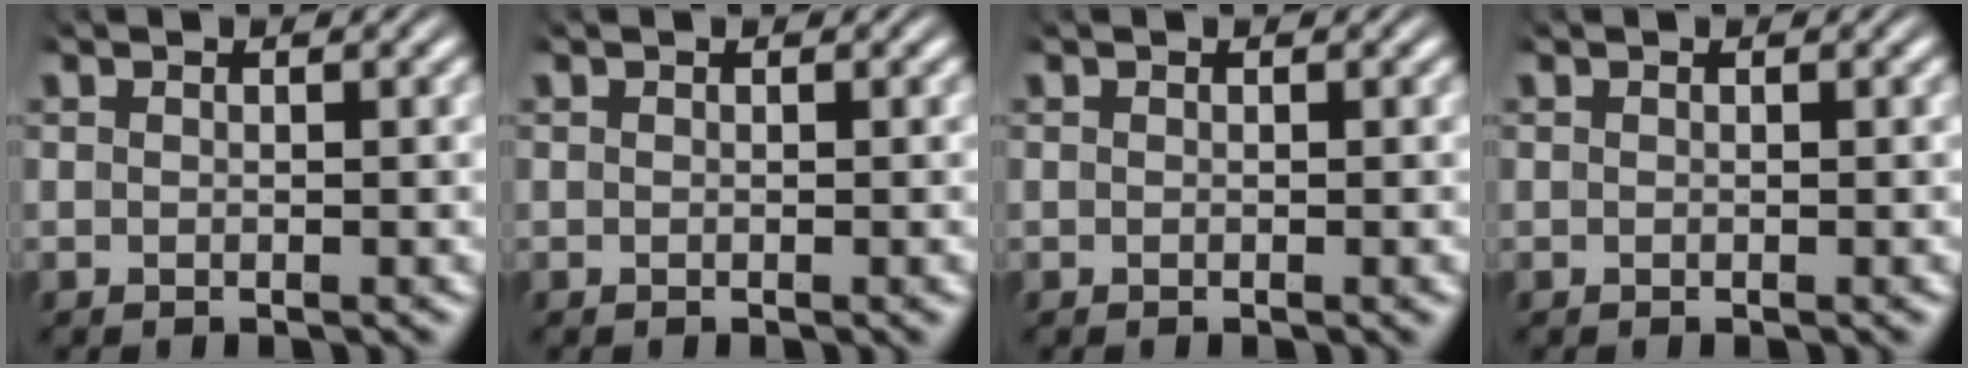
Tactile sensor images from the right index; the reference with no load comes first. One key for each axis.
{"total": 0.0}
{"total": 0.0}
{"total": 0.0}